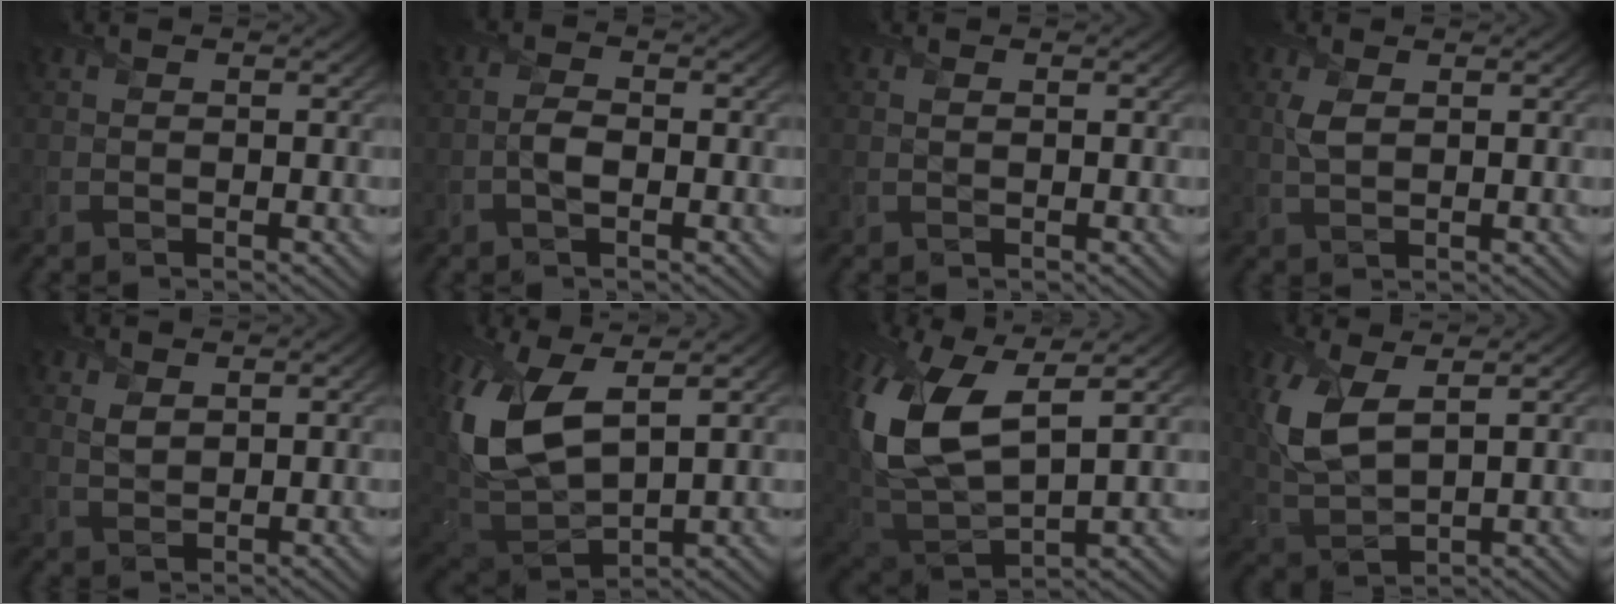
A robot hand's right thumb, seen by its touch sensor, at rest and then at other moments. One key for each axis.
{"total": 1.8, "fx": -0.9, "fy": 0.9, "fz": 1.3, "tx": -0.023, "ty": 0.000, "tz": -0.021}
{"total": 0.0}
{"total": 2.0, "fx": 0.8, "fy": 1.0, "fz": 1.6, "tx": -0.042, "ty": -0.001, "tz": 0.018}
{"total": 1.5, "fx": 1.1, "fy": 0.9, "fz": 0.7, "tx": -0.019, "ty": -0.005, "tz": 0.028}
{"total": 13.9, "fx": 4.5, "fy": 6.9, "fz": 11.2, "tx": -0.281, "ty": -0.001, "tz": 0.096}
{"total": 15.2, "fx": 4.4, "fy": 7.7, "fz": 12.4, "tx": -0.303, "ty": 0.000, "tz": 0.093}
{"total": 8.2, "fx": 3.0, "fy": 3.8, "fz": 6.6, "tx": -0.169, "ty": 0.000, "tz": 0.060}